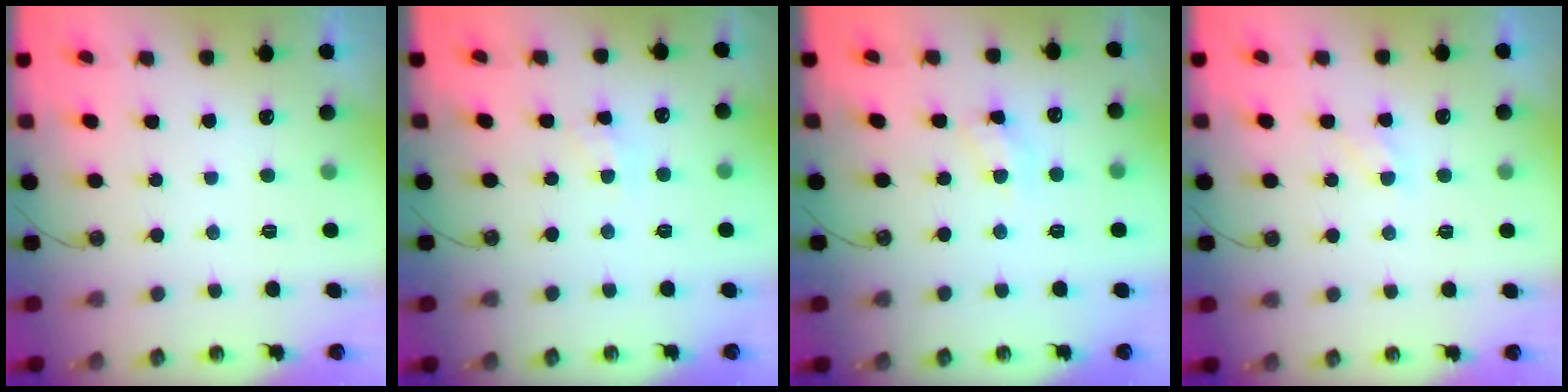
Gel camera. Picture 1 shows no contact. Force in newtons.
{"total": 3.5, "press": 3.5, "slide": 0.5}
{"total": 5.9, "press": 5.9, "slide": 0.7}
{"total": 4.9, "press": 4.8, "slide": 0.6}